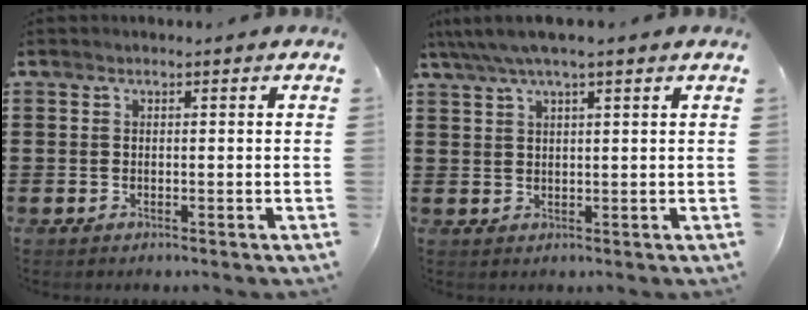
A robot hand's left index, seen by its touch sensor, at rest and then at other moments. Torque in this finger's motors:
{"motor_torque": [1.11, -1.03, 0.97, 0.21]}